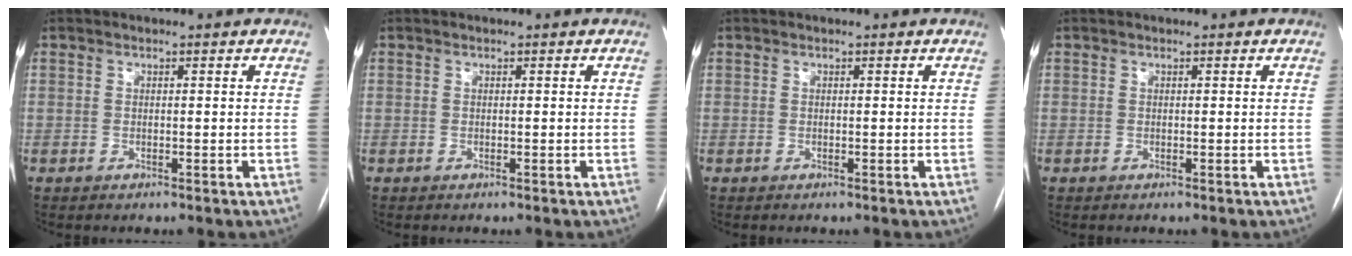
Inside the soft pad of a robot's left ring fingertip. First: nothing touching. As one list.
[{"total": 0.0}, {"total": 0.0}, {"total": 0.0}]